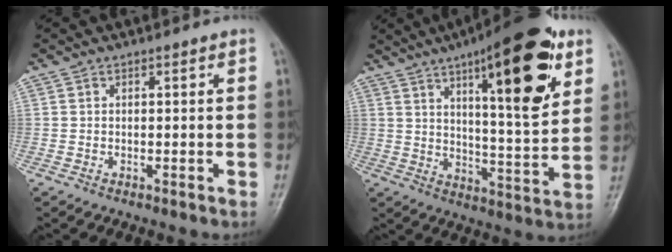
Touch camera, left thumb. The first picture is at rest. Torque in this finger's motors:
{"motor_torque": [0.64, 0.46, 0.37, -0.31, 0.18]}